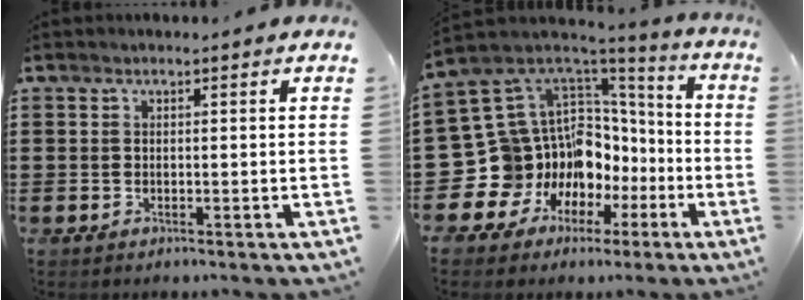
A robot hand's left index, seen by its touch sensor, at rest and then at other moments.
{"total": 15.5, "force": [-3.5, 14.1, 5.6], "torque": [-0.154, -0.055, -0.015]}